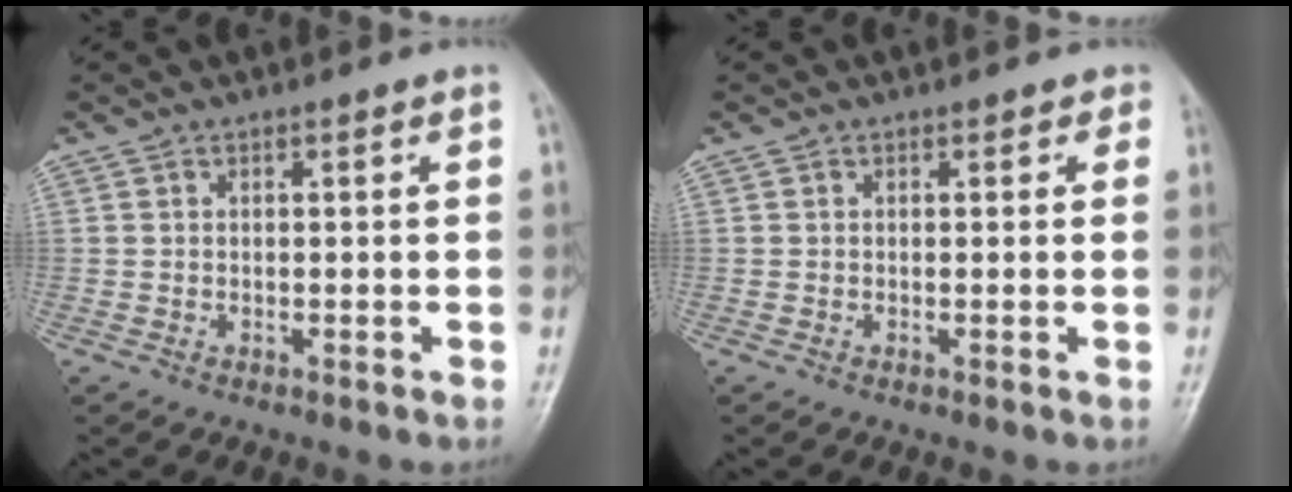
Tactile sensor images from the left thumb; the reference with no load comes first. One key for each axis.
{"total": 1.2, "fx": 0.6, "fy": 0.9, "fz": 0.5, "tx": 0.014, "ty": 0.001, "tz": -0.002}